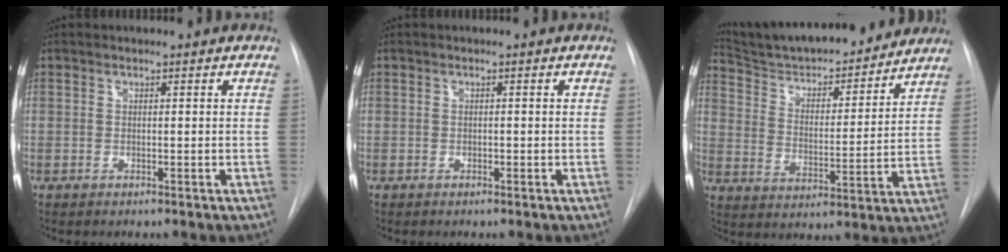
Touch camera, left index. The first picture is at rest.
{"total": 0.0}
{"total": 20.9, "force": [19.3, 3.6, 7.2], "torque": [-0.110, -0.002, 0.287]}